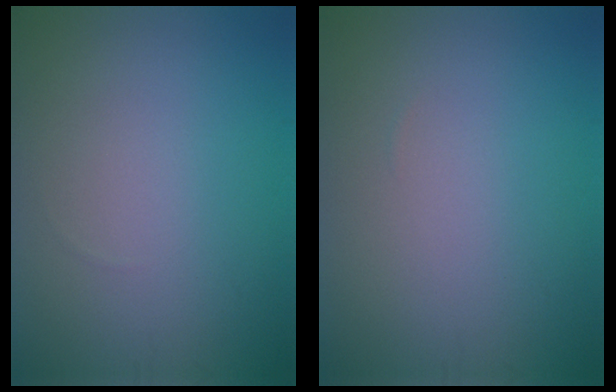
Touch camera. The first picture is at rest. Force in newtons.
{"total": 0.0}